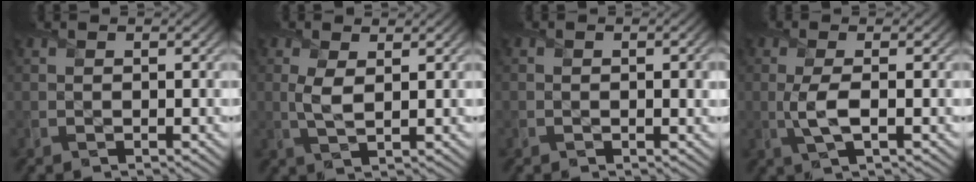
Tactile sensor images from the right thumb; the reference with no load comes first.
{"total": 3.0, "force": [0.8, 1.2, 2.7], "torque": [-0.070, 0.000, 0.016]}
{"total": 1.3, "force": [0.0, 0.7, 1.1], "torque": [-0.011, -0.002, -0.004]}
{"total": 3.5, "force": [-0.3, 0.9, 3.3], "torque": [-0.079, 0.000, -0.009]}